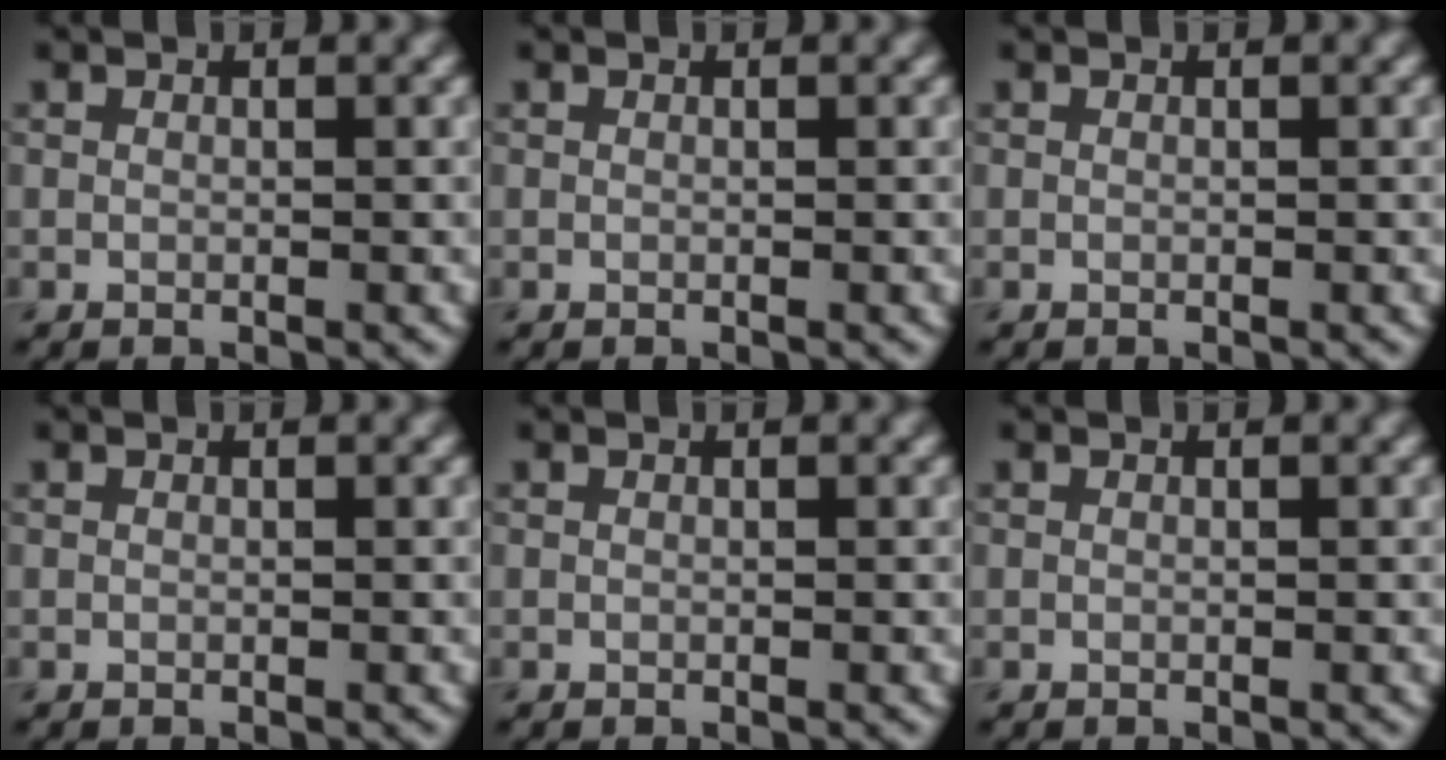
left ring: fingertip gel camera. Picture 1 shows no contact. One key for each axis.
{"total": 0.0}
{"total": 0.0}
{"total": 0.0}
{"total": 0.0}
{"total": 0.0}